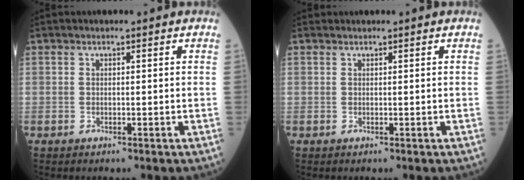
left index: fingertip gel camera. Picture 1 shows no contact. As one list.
[{"total": 0.0}]